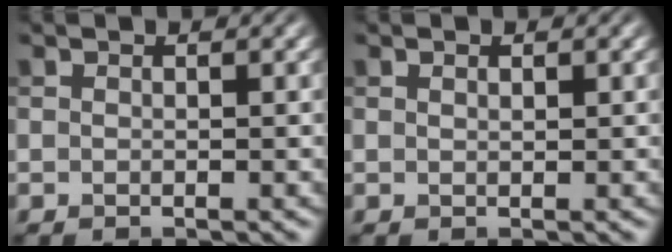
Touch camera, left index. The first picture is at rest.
{"total": 0.6, "force": [0.3, 0.2, 0.4], "torque": [-0.005, 0.000, 0.006]}